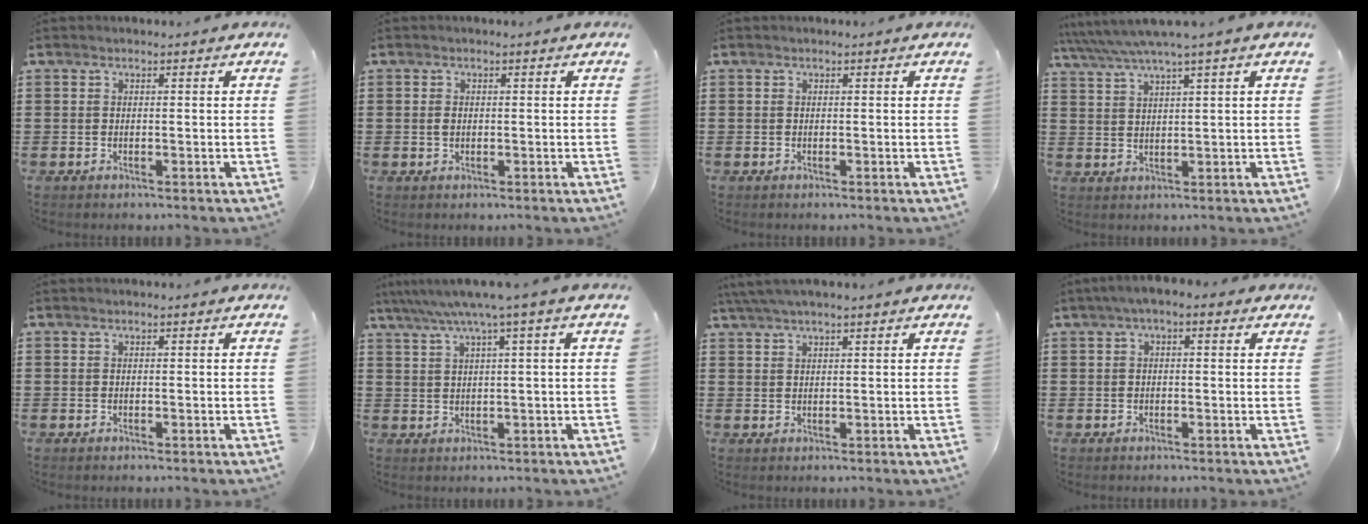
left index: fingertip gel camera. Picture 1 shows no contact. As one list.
[{"total": 1.2, "force": [0.0, 0.7, 0.9], "torque": [-0.020, 0.003, -0.001]}, {"total": 0.0}, {"total": 3.9, "force": [2.7, -0.3, 2.8], "torque": [-0.063, -0.008, 0.044]}, {"total": 0.0}, {"total": 4.5, "force": [2.4, -0.8, 3.7], "torque": [-0.078, -0.008, 0.037]}, {"total": 2.8, "force": [2.3, 0.2, 1.7], "torque": [-0.038, 0.005, 0.043]}, {"total": 1.9, "force": [0.0, 0.7, 1.8], "torque": [-0.032, 0.004, -0.003]}]